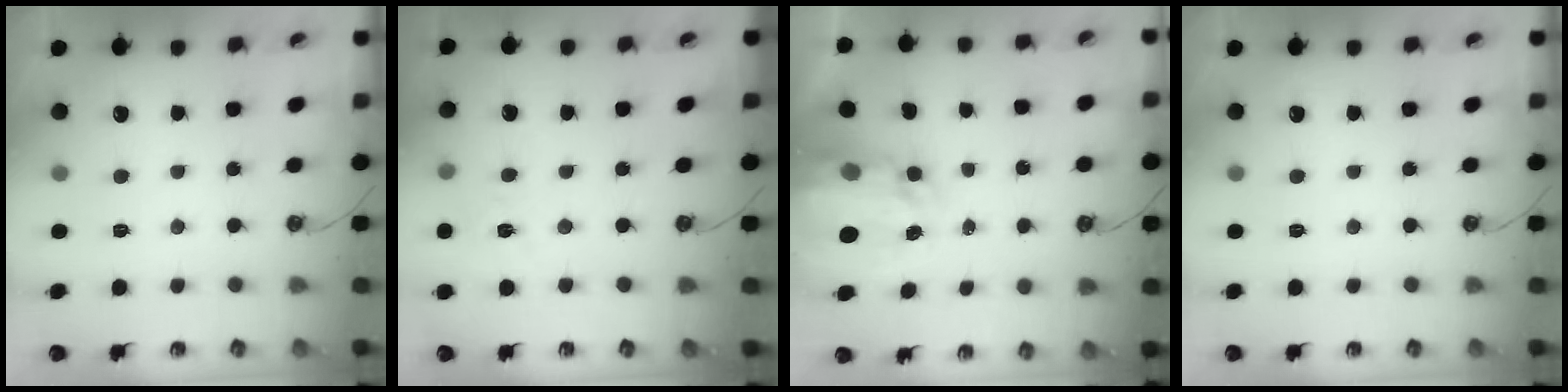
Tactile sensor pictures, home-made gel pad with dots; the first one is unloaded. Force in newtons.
{"total": 4.7, "press": 4.7, "slide": 0.6}
{"total": 4.9, "press": 4.9, "slide": 0.4}
{"total": 0.0}